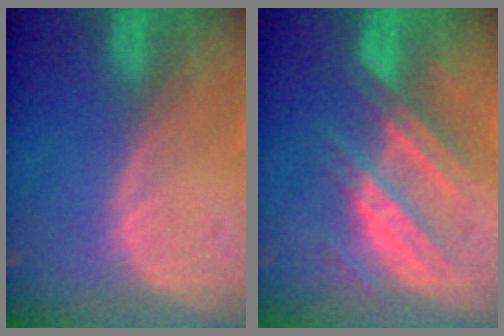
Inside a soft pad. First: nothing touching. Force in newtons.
{"total": 7.3, "press": 7.3, "slide": 0.6}